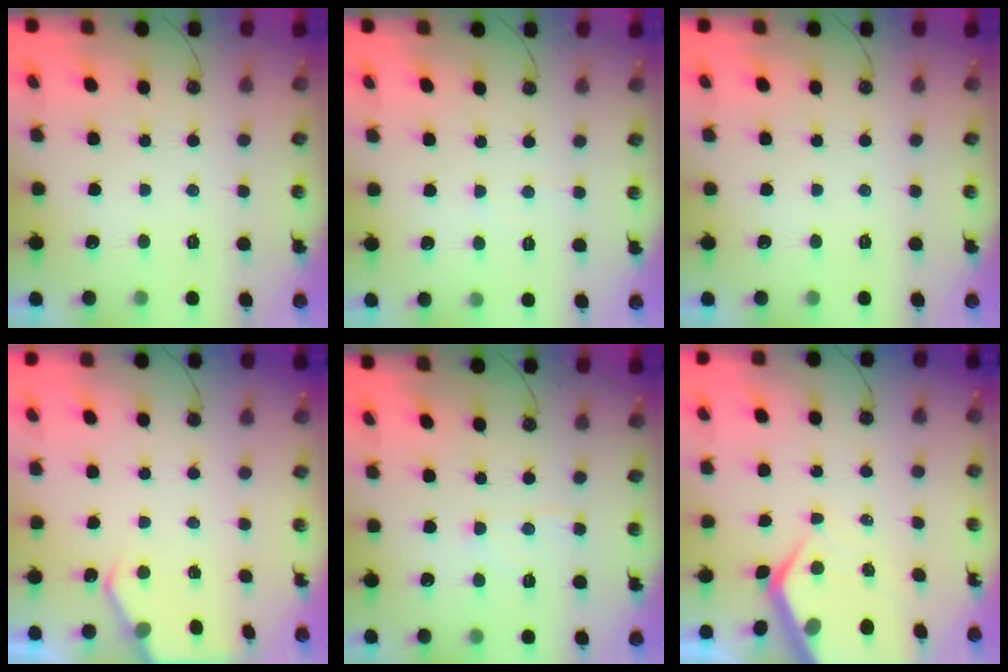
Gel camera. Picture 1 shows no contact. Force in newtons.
{"total": 3.3, "press": 3.3, "slide": 0.5}
{"total": 0.0}
{"total": 2.8, "press": 2.8, "slide": 0.4}
{"total": 5.4, "press": 5.3, "slide": 0.8}
{"total": 7.9, "press": 7.9, "slide": 0.8}